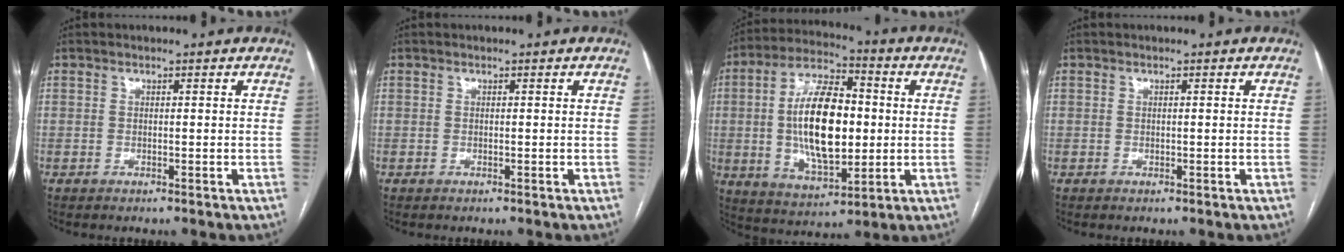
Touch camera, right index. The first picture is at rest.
{"total": 0.0}
{"total": 16.2, "force": [0.3, 7.0, 14.6], "torque": [-0.278, 0.011, 0.010]}
{"total": 0.0}